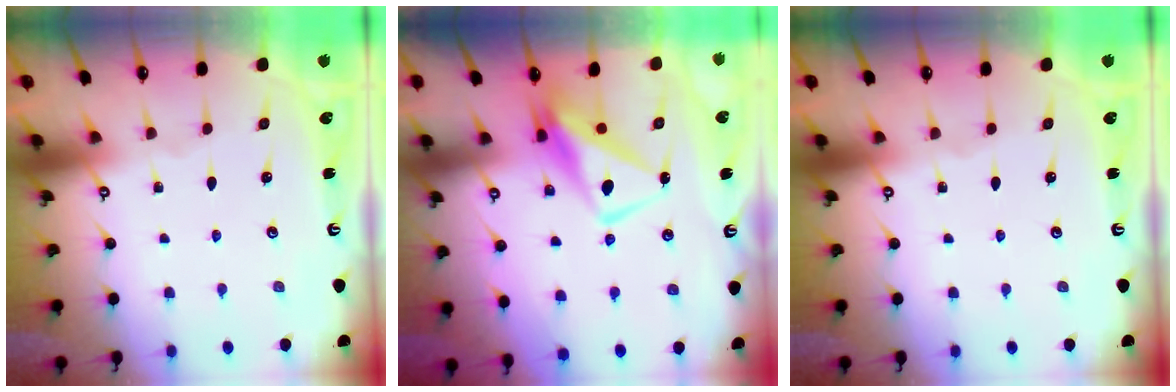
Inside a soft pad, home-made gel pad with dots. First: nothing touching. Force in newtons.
{"total": 8.5, "press": 8.3, "slide": 1.5}
{"total": 0.0}